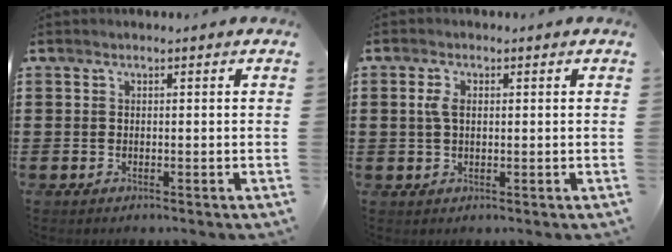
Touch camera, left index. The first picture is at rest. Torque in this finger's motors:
{"motor_torque": [-0.03, 0.21, -0.03, -0.05]}